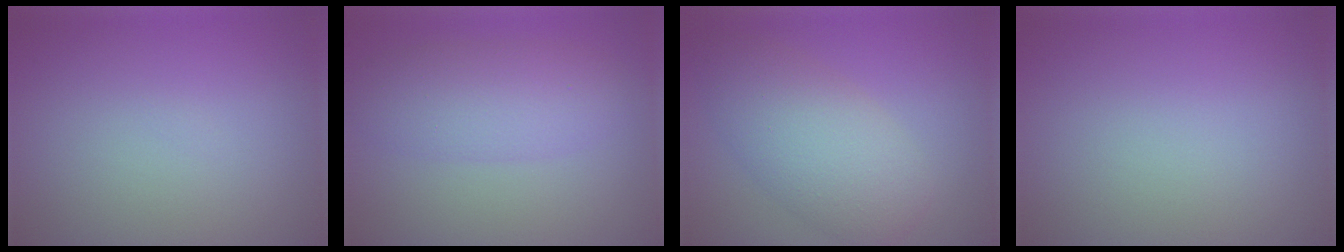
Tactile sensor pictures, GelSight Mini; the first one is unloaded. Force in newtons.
{"total": 4.3, "press": 4.3, "slide": 0.0}
{"total": 6.2, "press": 6.2, "slide": 0.3}
{"total": 0.0}